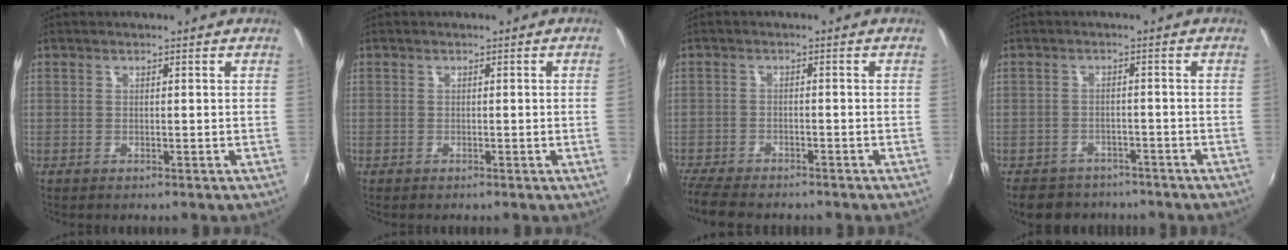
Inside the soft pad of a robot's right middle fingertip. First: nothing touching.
{"total": 1.1, "force": [0.1, -0.7, 0.8], "torque": [-0.006, -0.009, 0.002]}
{"total": 8.7, "force": [-7.7, 2.1, 3.5], "torque": [-0.099, -0.028, -0.135]}
{"total": 9.3, "force": [-7.6, 4.6, 2.6], "torque": [-0.069, 0.000, -0.111]}